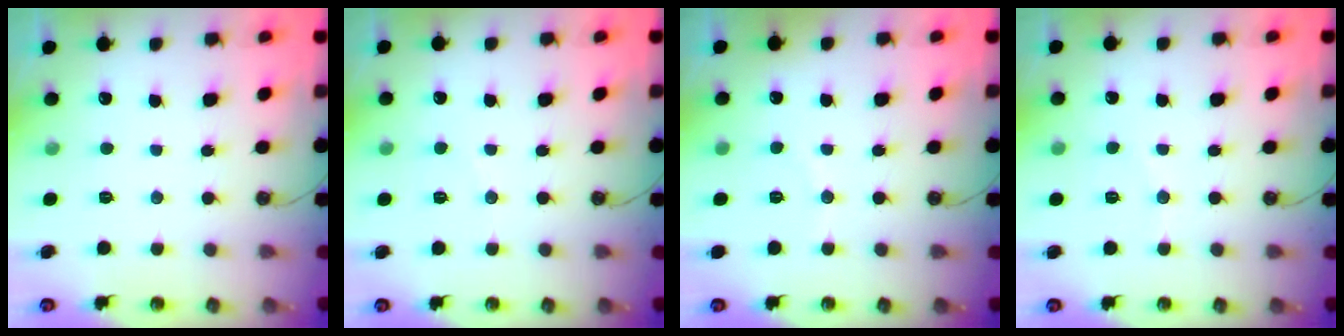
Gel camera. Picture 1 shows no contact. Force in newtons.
{"total": 3.0, "press": 3.0, "slide": 0.3}
{"total": 3.1, "press": 3.1, "slide": 0.3}
{"total": 4.0, "press": 4.0, "slide": 0.5}